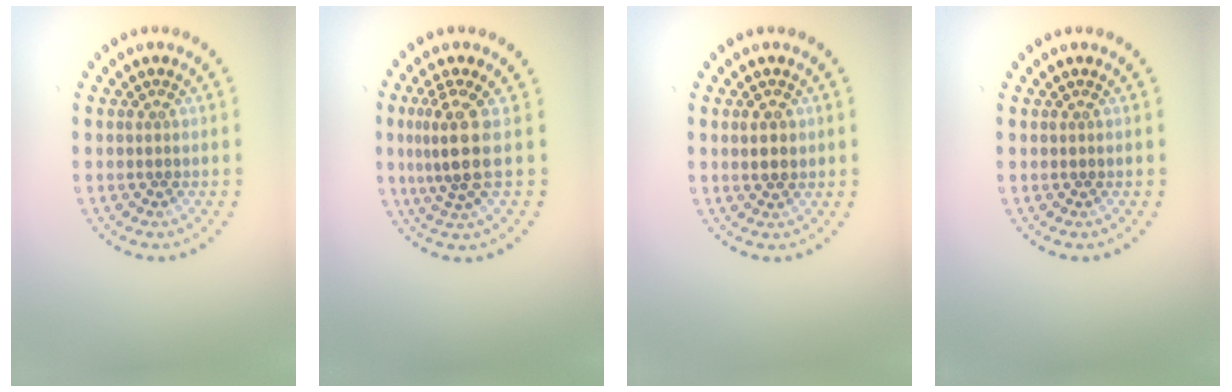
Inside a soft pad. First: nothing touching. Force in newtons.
{"total": 3.6, "press": 2.6, "slide": 2.4}
{"total": 1.8, "press": 1.8, "slide": 0.3}
{"total": 0.0}